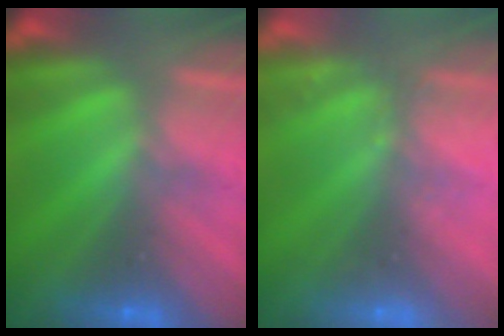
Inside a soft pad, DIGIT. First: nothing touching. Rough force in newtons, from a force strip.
{"total": 2.4}